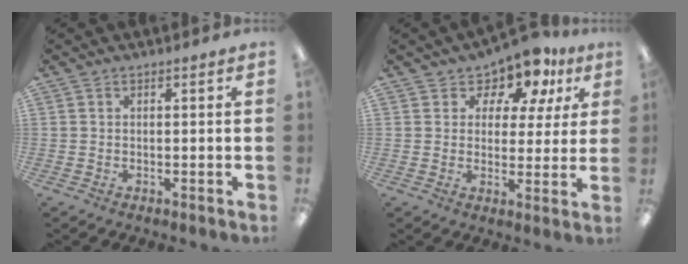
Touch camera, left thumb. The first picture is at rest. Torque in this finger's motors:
{"motor_torque": [0.22, 0.40, -0.02, 0.40, 0.12]}